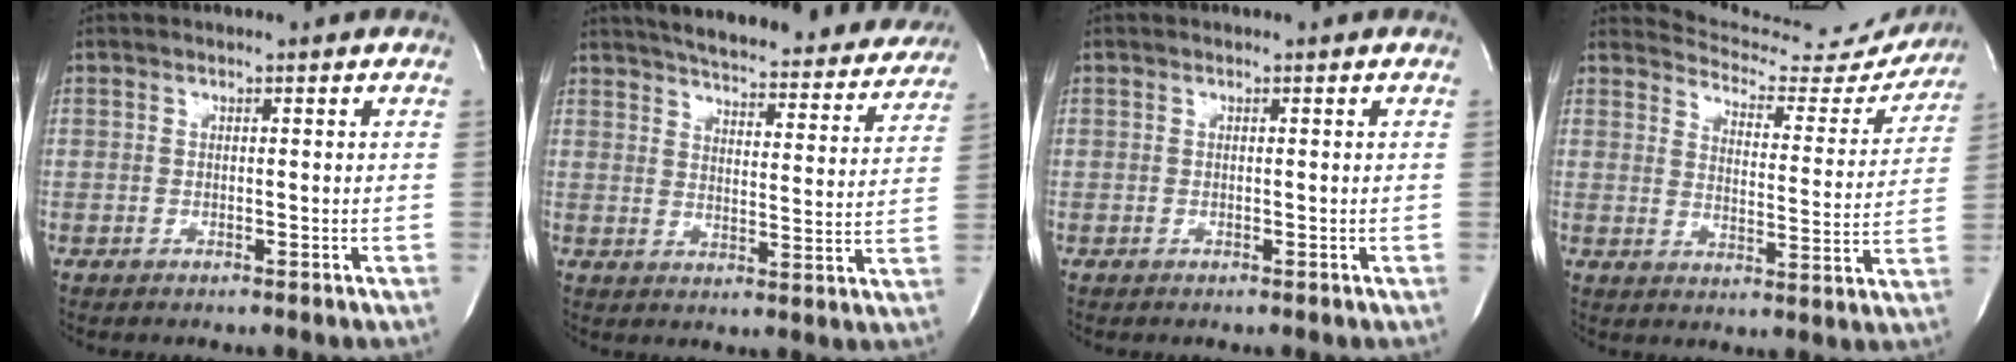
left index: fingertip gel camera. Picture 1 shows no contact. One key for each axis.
{"total": 26.9, "fx": 24.6, "fy": 5.5, "fz": 9.3, "tx": -0.141, "ty": -0.051, "tz": 0.293}
{"total": 0.0}
{"total": 15.5, "fx": 15.2, "fy": 2.6, "fz": 1.1, "tx": -0.001, "ty": -0.062, "tz": 0.178}